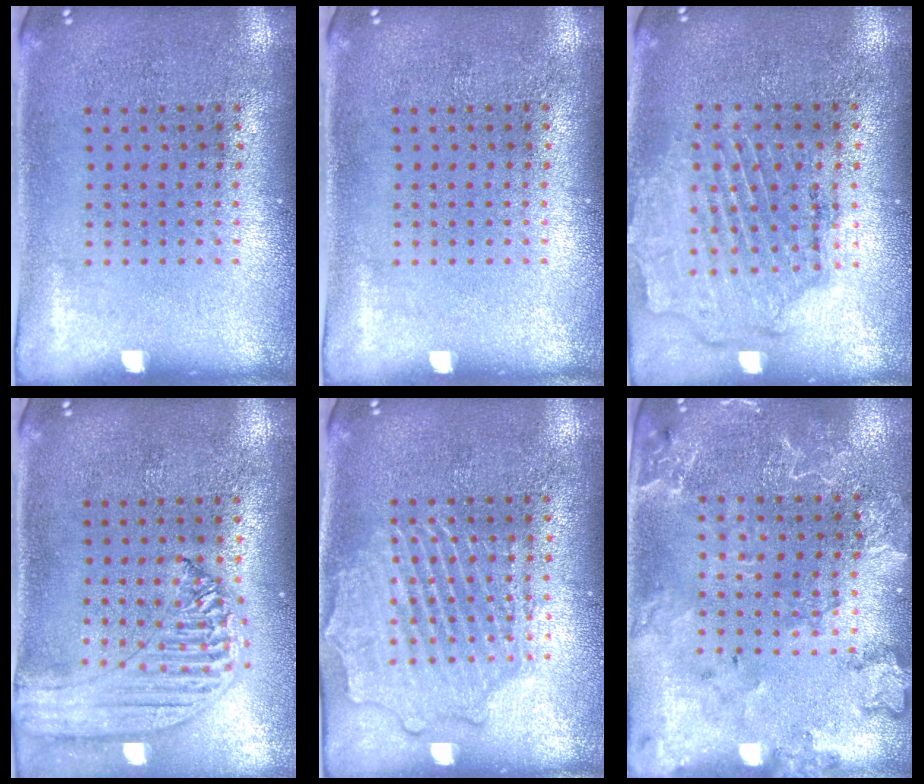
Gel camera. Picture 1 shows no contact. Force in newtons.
{"total": 0.0}
{"total": 1.8, "press": 1.7, "slide": 0.6}
{"total": 1.5, "press": 1.4, "slide": 0.3}
{"total": 2.9, "press": 2.9, "slide": 0.3}
{"total": 2.2, "press": 2.1, "slide": 0.5}